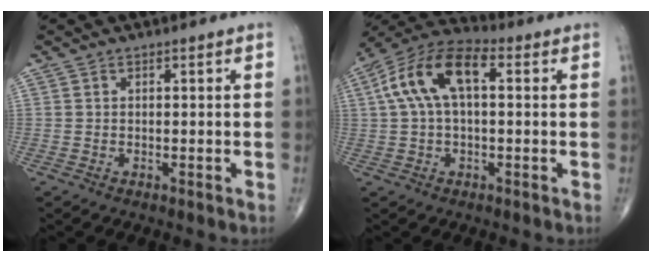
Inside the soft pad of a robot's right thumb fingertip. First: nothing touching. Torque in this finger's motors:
{"motor_torque": [0.27, 0.35, 1.10, 0.24, 0.40]}